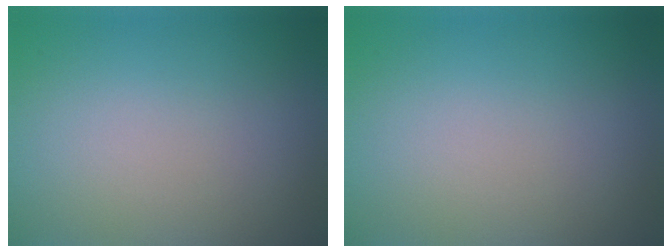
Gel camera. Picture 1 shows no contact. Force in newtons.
{"total": 0.0}